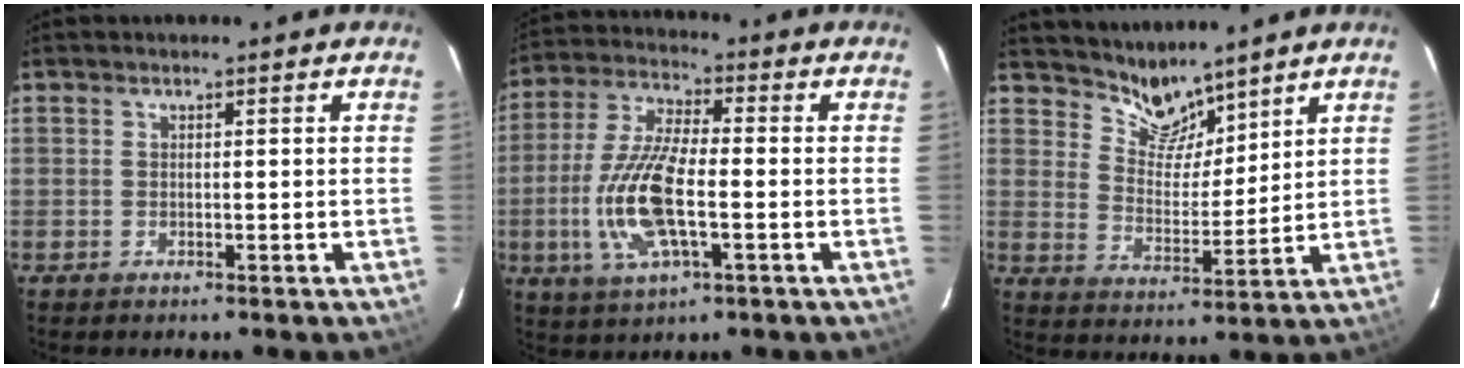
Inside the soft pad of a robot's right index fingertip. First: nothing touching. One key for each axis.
{"total": 13.7, "fx": -2.9, "fy": 4.7, "fz": 12.5, "tx": -0.269, "ty": -0.003, "tz": -0.058}
{"total": 7.5, "fx": 6.8, "fy": 2.7, "fz": 1.6, "tx": -0.022, "ty": -0.001, "tz": 0.130}